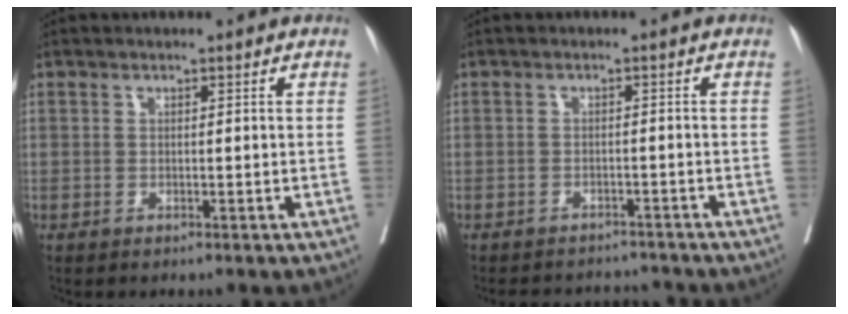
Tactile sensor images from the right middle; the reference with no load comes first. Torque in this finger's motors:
{"motor_torque": [0.45, -0.58, -0.03, 0.00]}